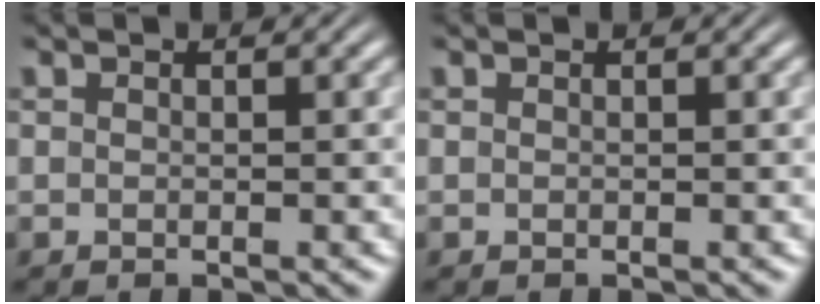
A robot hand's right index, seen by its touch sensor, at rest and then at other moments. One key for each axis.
{"total": 0.0}